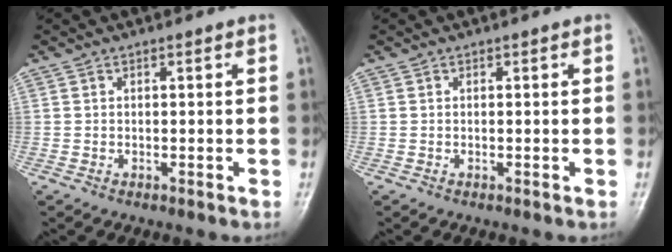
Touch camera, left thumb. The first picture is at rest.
{"total": 0.0}